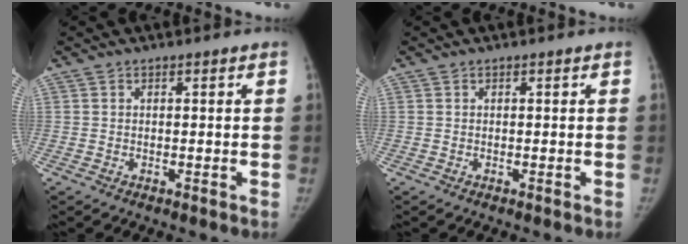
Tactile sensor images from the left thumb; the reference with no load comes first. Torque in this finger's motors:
{"motor_torque": [-0.13, 0.09, -0.01, 0.04, -0.02]}